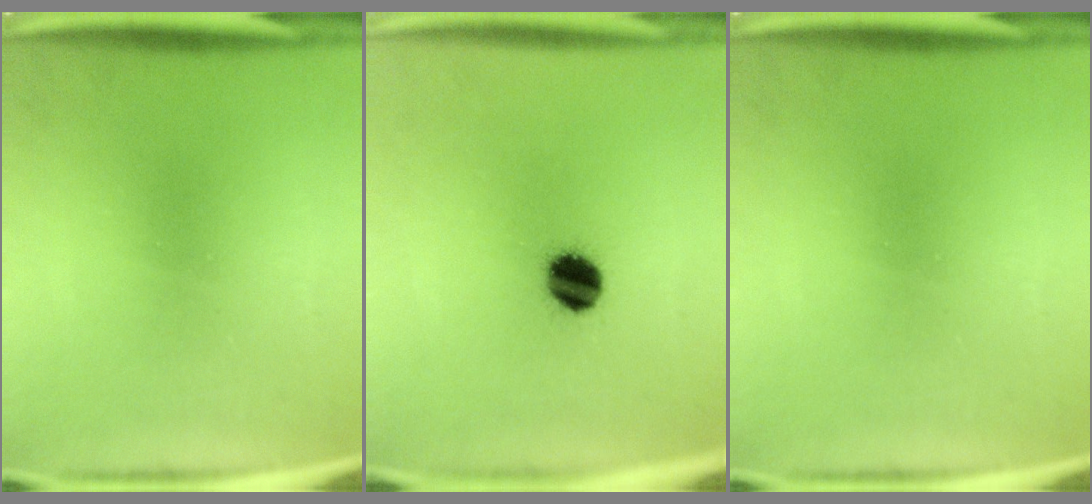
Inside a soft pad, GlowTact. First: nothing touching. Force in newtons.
{"total": 7.7}
{"total": 0.0}